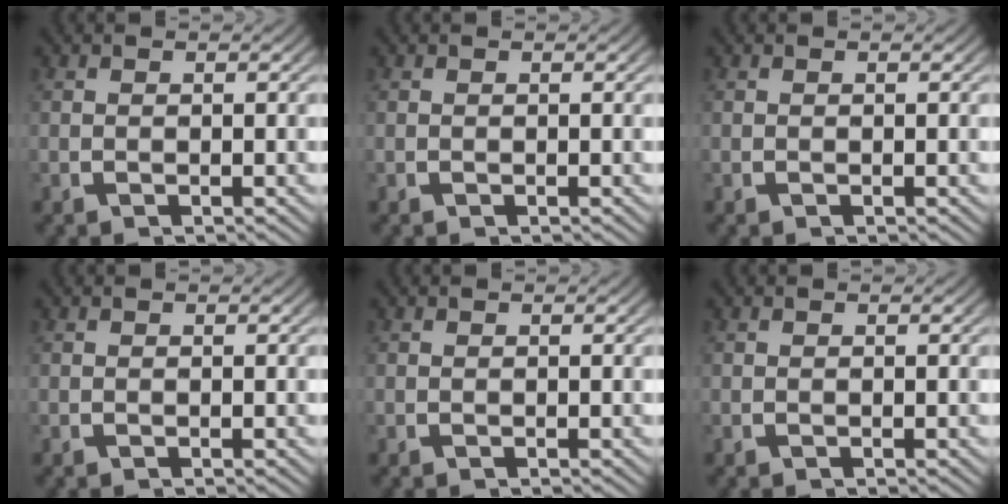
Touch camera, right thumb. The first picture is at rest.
{"total": 0.0}
{"total": 0.0}
{"total": 0.0}
{"total": 0.0}
{"total": 0.0}